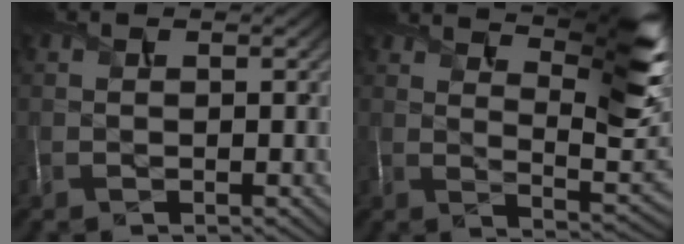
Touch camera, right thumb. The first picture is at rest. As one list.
[{"total": 12.5, "force": [8.0, 2.6, 9.2], "torque": [-0.150, -0.003, 0.126]}]